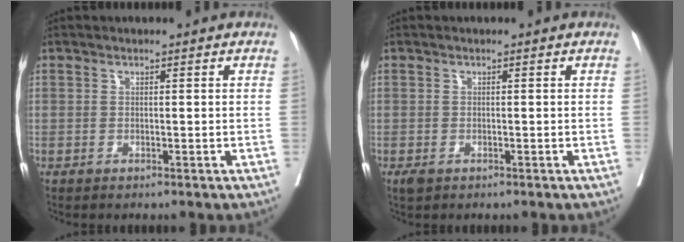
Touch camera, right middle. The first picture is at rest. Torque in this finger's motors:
{"motor_torque": [0.41, -0.35, 0.07, 0.02]}